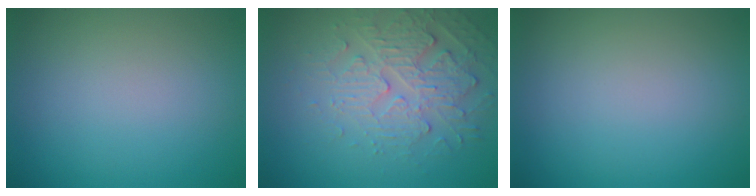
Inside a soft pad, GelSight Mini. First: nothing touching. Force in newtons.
{"total": 4.0, "press": 3.6, "slide": 1.8}
{"total": 0.0}